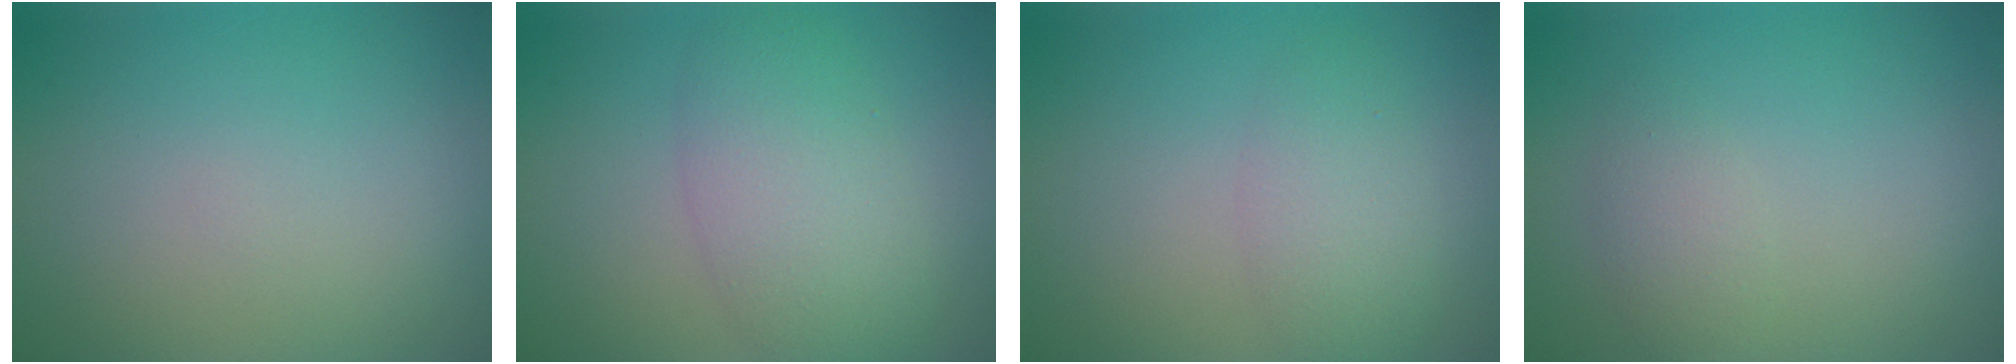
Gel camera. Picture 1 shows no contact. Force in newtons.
{"total": 5.6, "press": 5.5, "slide": 0.4}
{"total": 2.9, "press": 2.9, "slide": 0.2}
{"total": 1.9, "press": 1.9, "slide": 0.1}